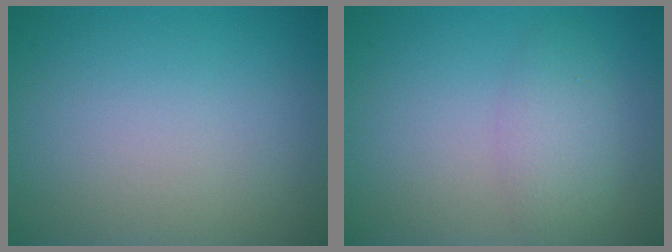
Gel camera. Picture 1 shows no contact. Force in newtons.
{"total": 2.8, "press": 2.8, "slide": 0.2}